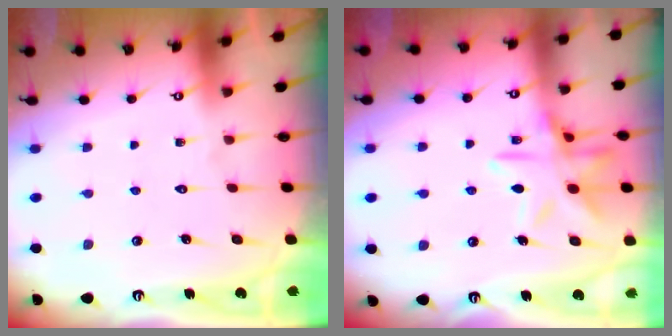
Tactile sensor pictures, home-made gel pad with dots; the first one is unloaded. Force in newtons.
{"total": 13.8, "press": 13.7, "slide": 1.0}